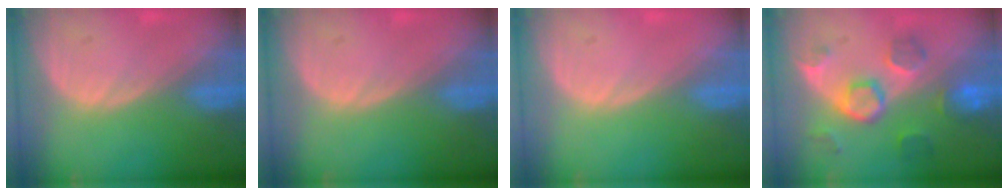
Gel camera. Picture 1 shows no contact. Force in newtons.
{"total": 0.0}
{"total": 0.0}
{"total": 8.6, "press": 7.8, "slide": 3.6}